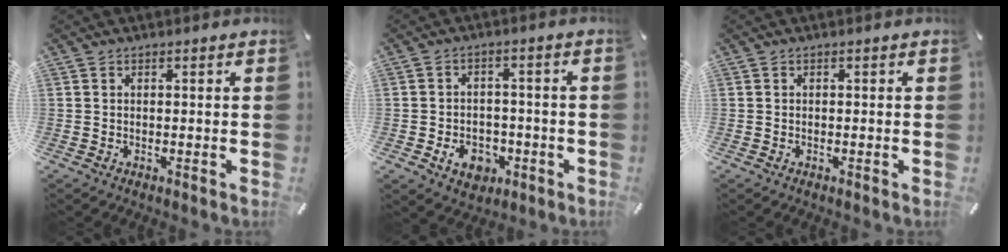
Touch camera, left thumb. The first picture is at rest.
{"total": 7.6, "force": [-2.8, 6.0, 3.7], "torque": [-0.063, 0.014, -0.050]}
{"total": 0.0}